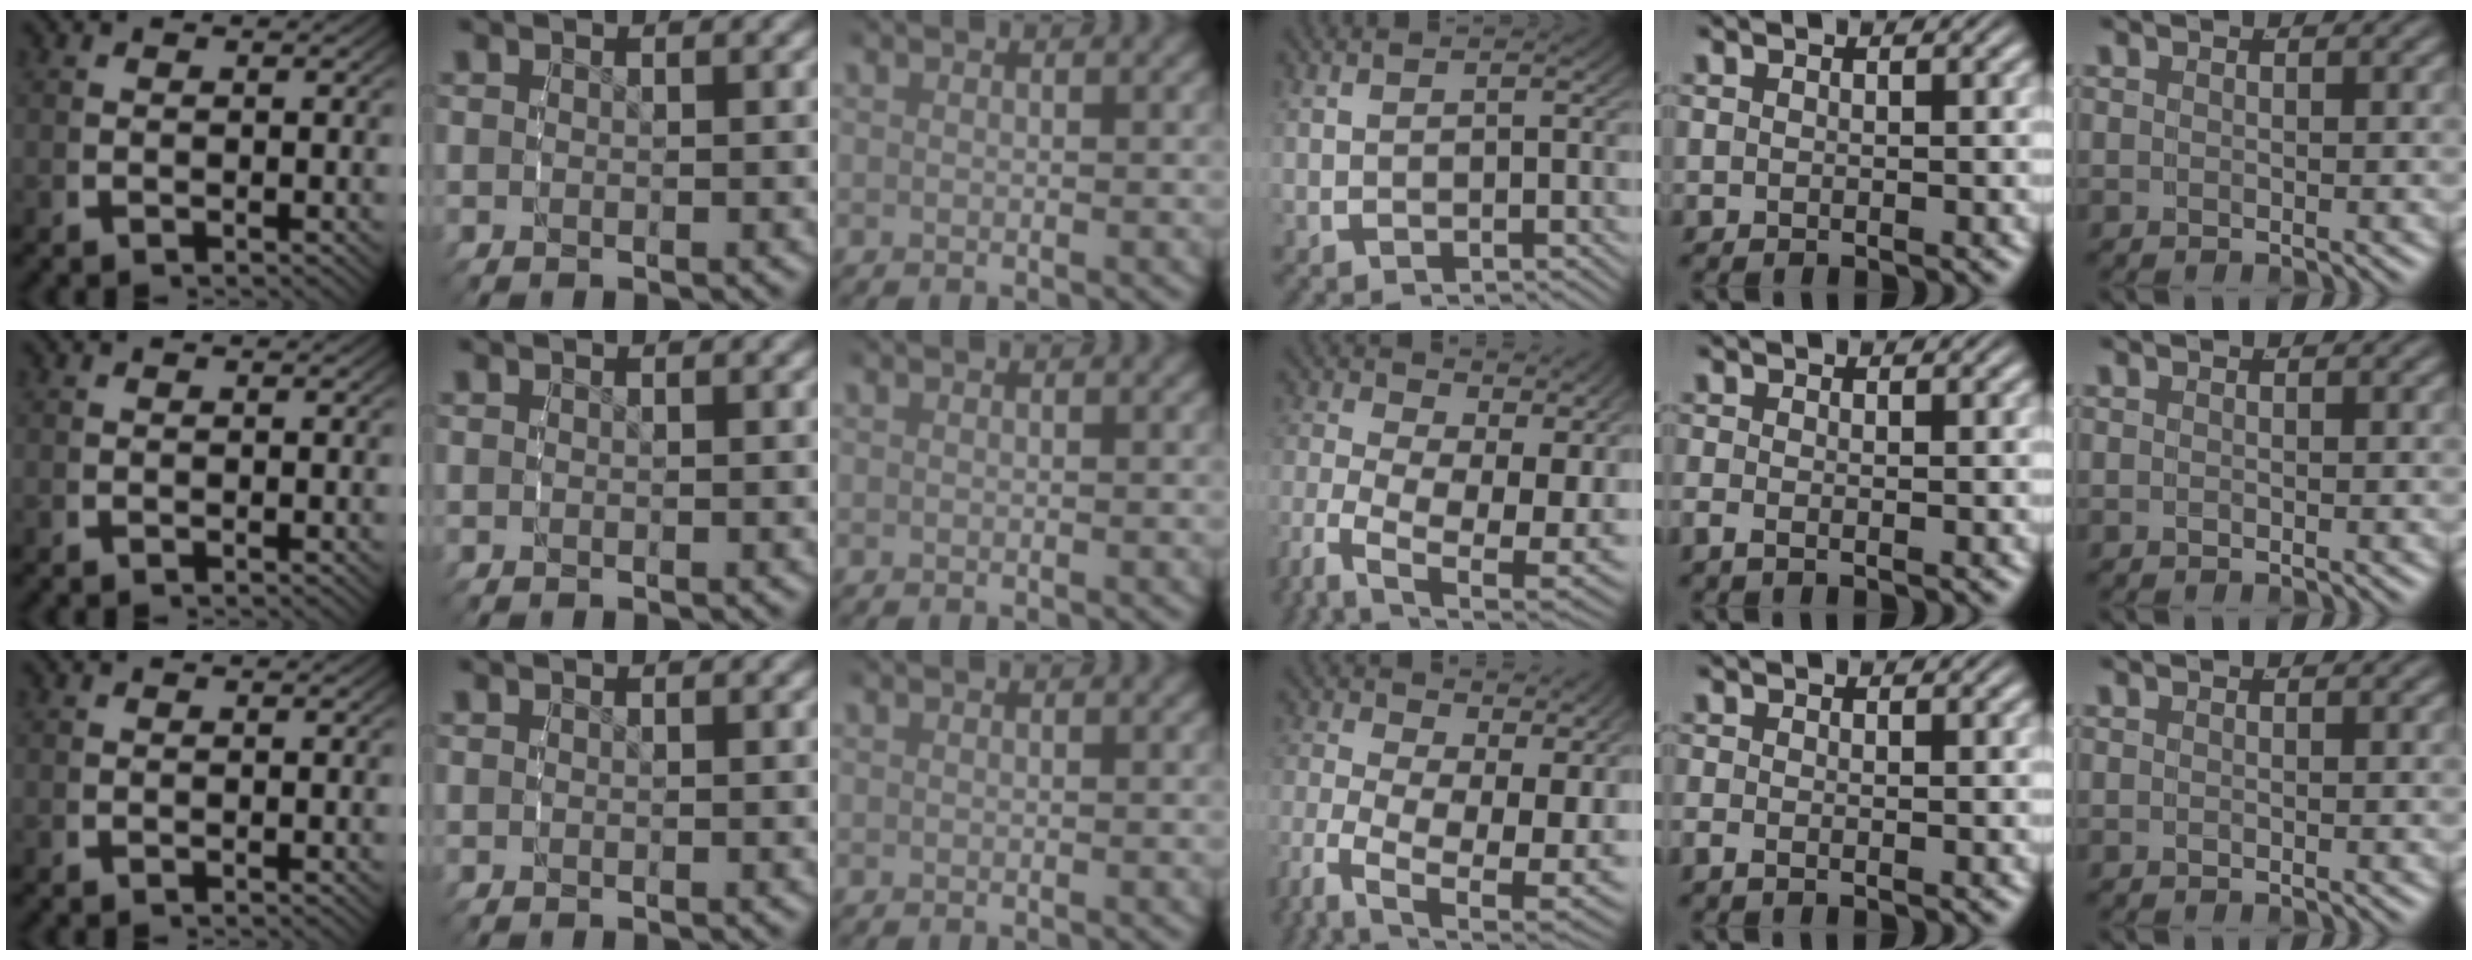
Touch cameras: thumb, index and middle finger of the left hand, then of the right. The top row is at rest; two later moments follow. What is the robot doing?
{"motion": "grasp_and_lifting", "object": "backpack"}